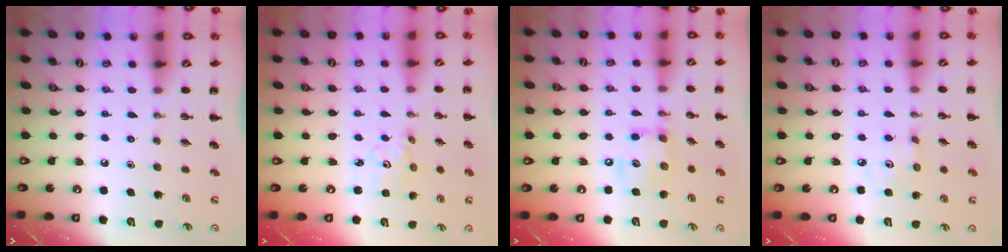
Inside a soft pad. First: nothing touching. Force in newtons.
{"total": 2.9, "press": 2.8, "slide": 0.7}
{"total": 10.7, "press": 10.7, "slide": 1.1}
{"total": 3.3, "press": 3.2, "slide": 0.9}